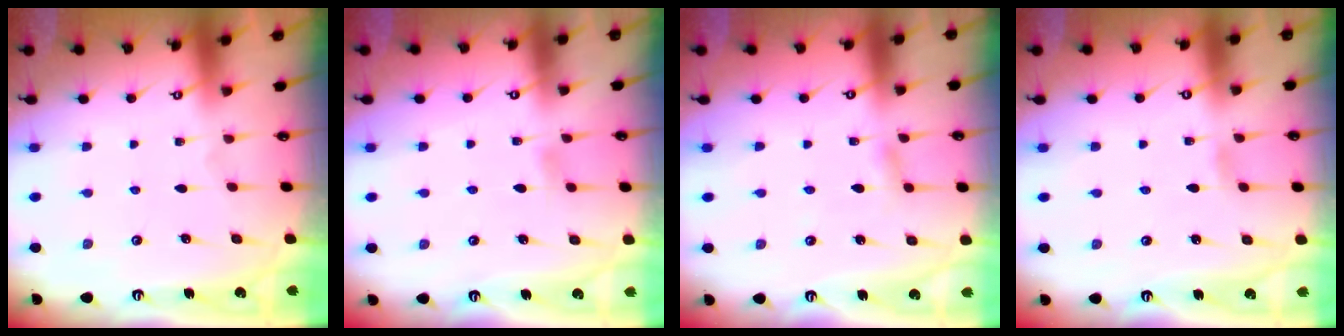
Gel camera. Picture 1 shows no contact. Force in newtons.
{"total": 4.1, "press": 4.1, "slide": 0.6}
{"total": 4.7, "press": 4.7, "slide": 0.4}
{"total": 2.8, "press": 2.8, "slide": 0.2}